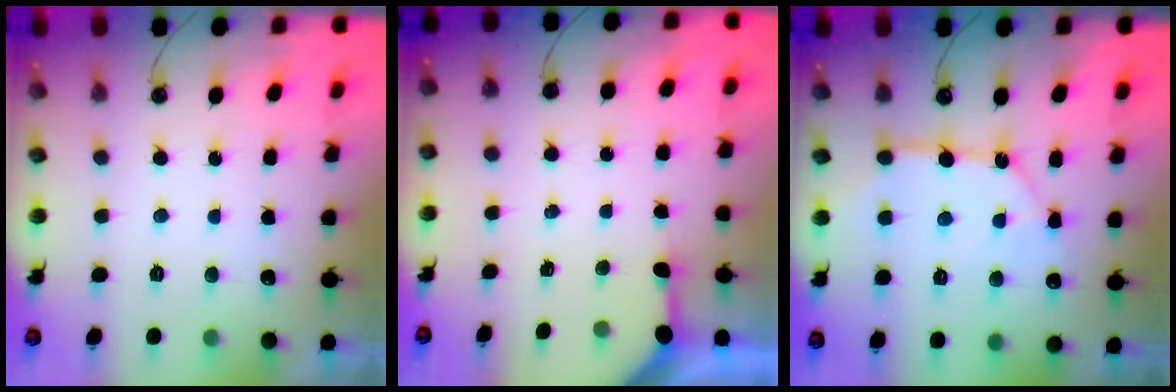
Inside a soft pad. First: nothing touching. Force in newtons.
{"total": 3.4, "press": 3.3, "slide": 0.3}
{"total": 11.4, "press": 11.3, "slide": 1.0}